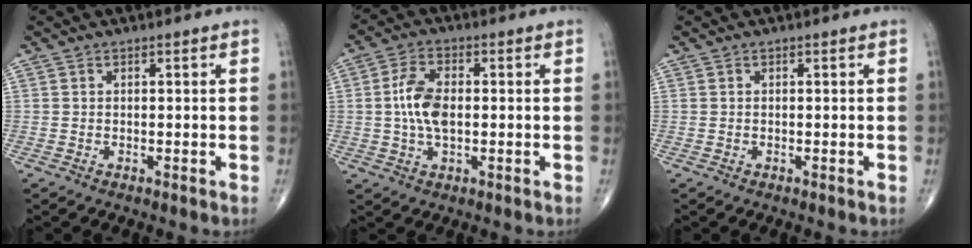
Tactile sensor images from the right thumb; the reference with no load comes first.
{"total": 7.5, "force": [0.1, 3.9, 6.4], "torque": [-0.131, 0.007, -0.001]}
{"total": 0.0}